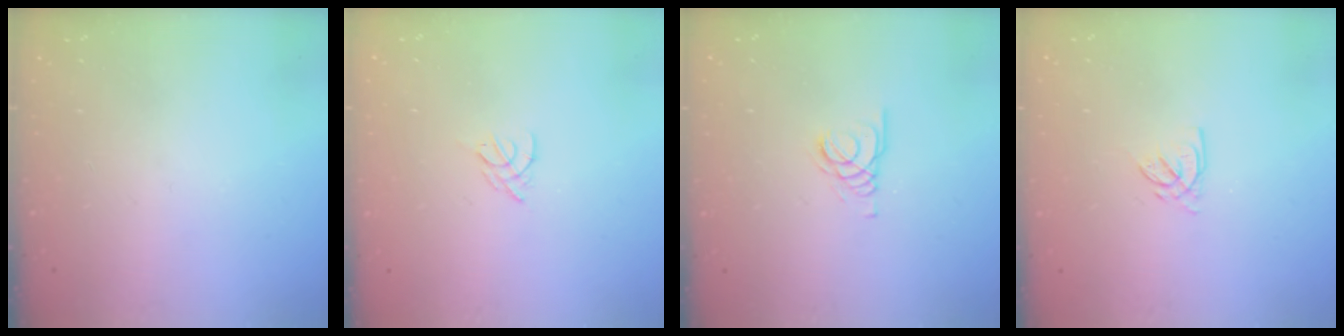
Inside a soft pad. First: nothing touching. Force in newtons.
{"total": 4.3, "press": 4.2, "slide": 0.7}
{"total": 1.6, "press": 1.6, "slide": 0.2}
{"total": 2.5, "press": 2.5, "slide": 0.3}